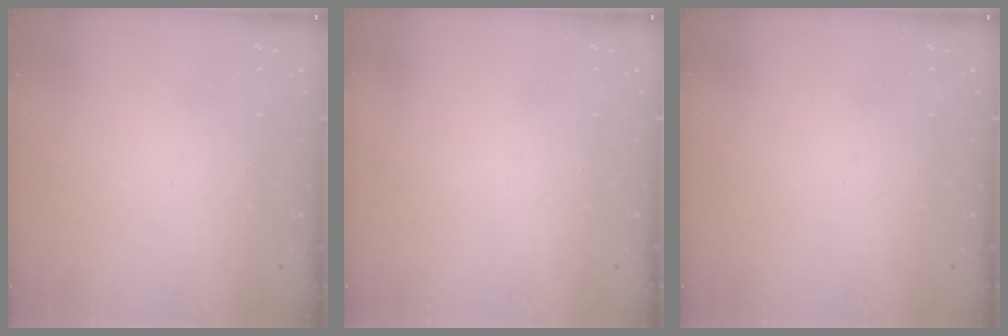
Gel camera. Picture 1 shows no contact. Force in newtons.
{"total": 0.0}
{"total": 0.0}